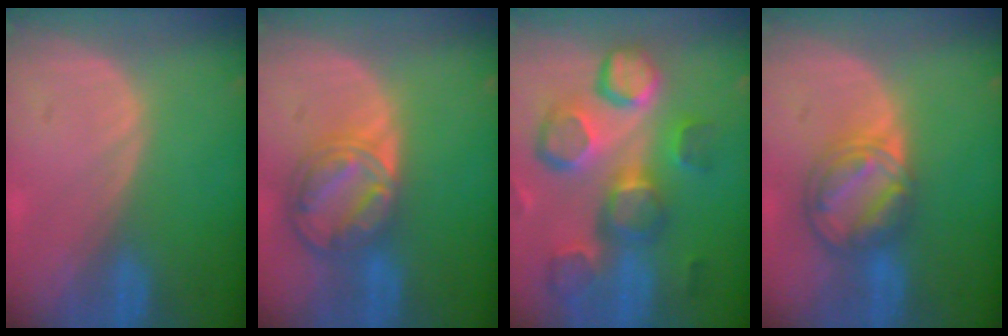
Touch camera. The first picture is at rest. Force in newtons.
{"total": 8.7, "press": 7.4, "slide": 4.6}
{"total": 12.9, "press": 11.2, "slide": 6.4}
{"total": 8.2, "press": 7.0, "slide": 4.1}